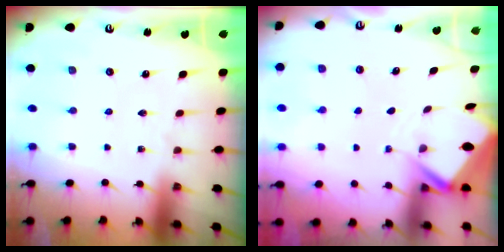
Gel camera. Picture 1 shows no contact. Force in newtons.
{"total": 3.0, "press": 2.9, "slide": 0.3}